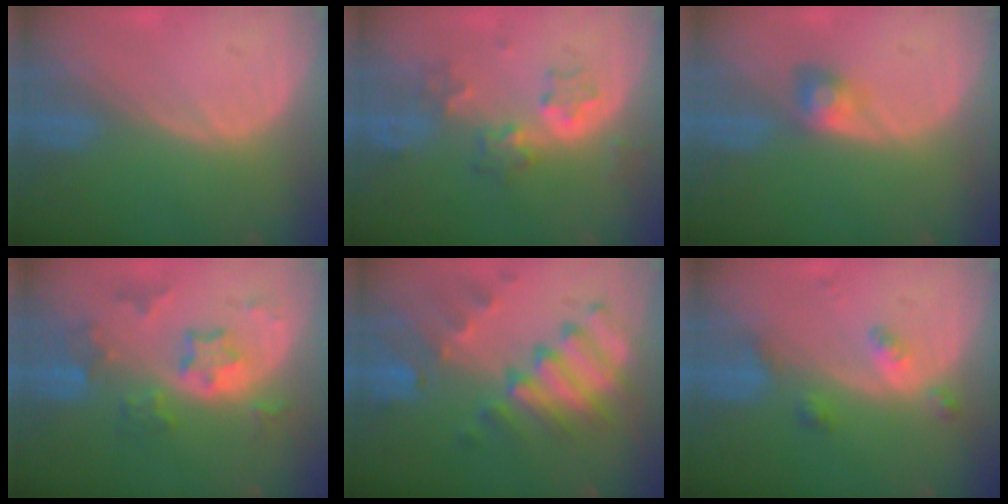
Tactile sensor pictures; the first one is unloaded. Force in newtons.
{"total": 5.3, "press": 5.2, "slide": 0.9}
{"total": 2.7, "press": 2.7, "slide": 0.3}
{"total": 7.2, "press": 6.5, "slide": 3.1}
{"total": 10.2, "press": 8.9, "slide": 5.0}
{"total": 3.5, "press": 3.5, "slide": 0.4}